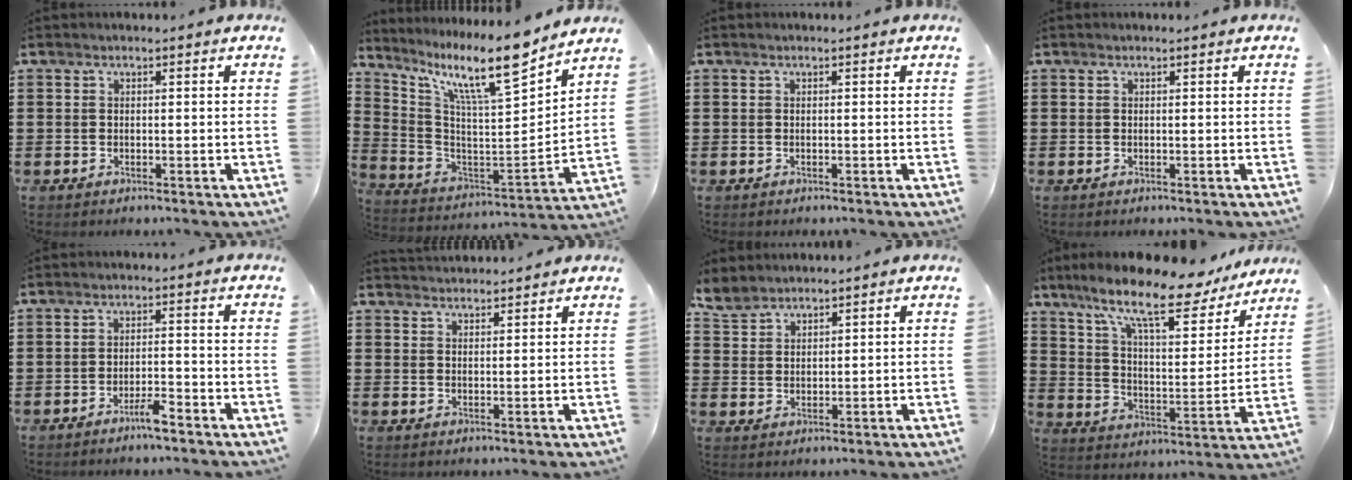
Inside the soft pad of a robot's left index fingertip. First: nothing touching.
{"total": 13.2, "force": [9.9, 1.9, 8.5], "torque": [-0.184, -0.065, 0.161]}
{"total": 0.0}
{"total": 0.0}
{"total": 3.3, "force": [-2.5, 0.5, 2.0], "torque": [-0.035, 0.007, -0.047]}
{"total": 2.2, "force": [2.2, 0.0, -0.2], "torque": [-0.002, -0.003, 0.043]}
{"total": 3.6, "force": [3.4, 1.2, 0.7], "torque": [-0.024, -0.004, 0.065]}
{"total": 14.1, "force": [10.8, 3.0, 8.5], "torque": [-0.188, -0.054, 0.179]}